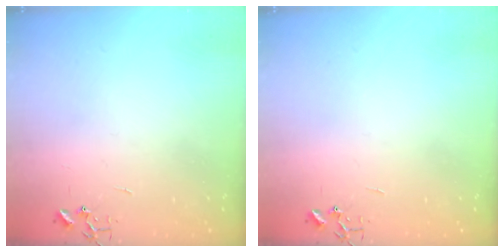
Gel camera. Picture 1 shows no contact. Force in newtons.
{"total": 0.0}